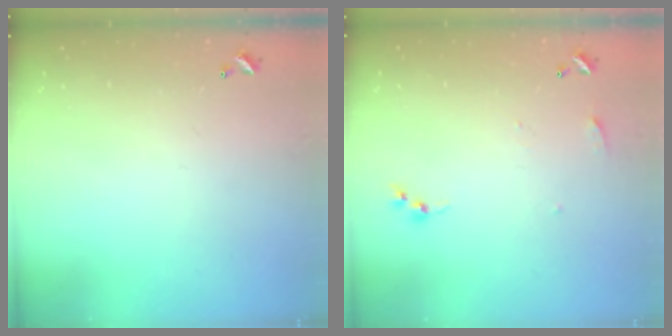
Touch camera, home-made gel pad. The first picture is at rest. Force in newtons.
{"total": 3.8, "press": 3.8, "slide": 0.5}